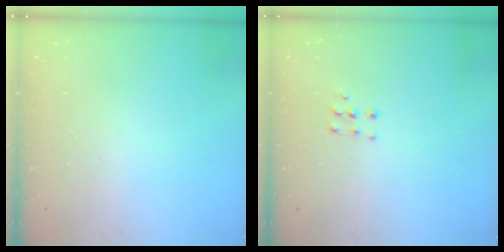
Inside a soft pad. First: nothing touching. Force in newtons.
{"total": 3.3, "press": 3.3, "slide": 0.5}